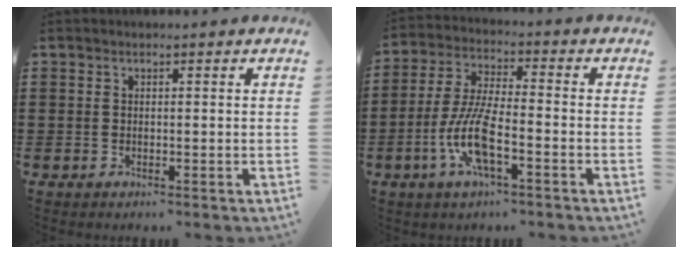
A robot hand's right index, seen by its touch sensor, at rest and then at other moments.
{"total": 9.1, "force": [-3.6, 2.3, 8.0], "torque": [-0.185, -0.011, -0.074]}